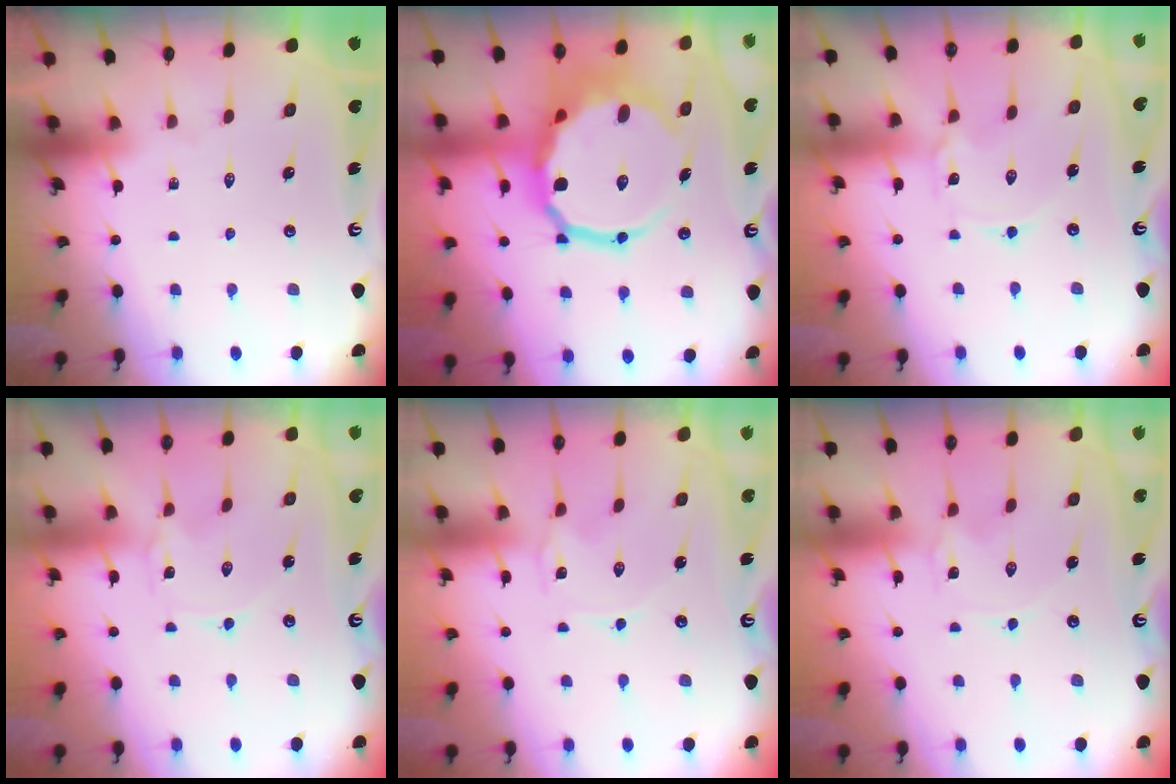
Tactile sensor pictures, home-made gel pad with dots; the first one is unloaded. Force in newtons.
{"total": 18.5, "press": 18.1, "slide": 3.7}
{"total": 1.5, "press": 1.5, "slide": 0.3}
{"total": 0.0}
{"total": 0.5, "press": 0.5, "slide": 0.1}
{"total": 0.0}